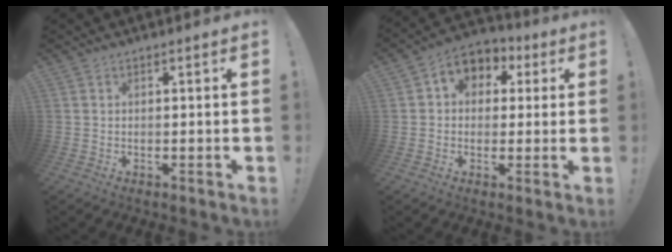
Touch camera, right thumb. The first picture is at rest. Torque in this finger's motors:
{"motor_torque": [1.07, 1.81, 0.55, -0.16, -0.01]}